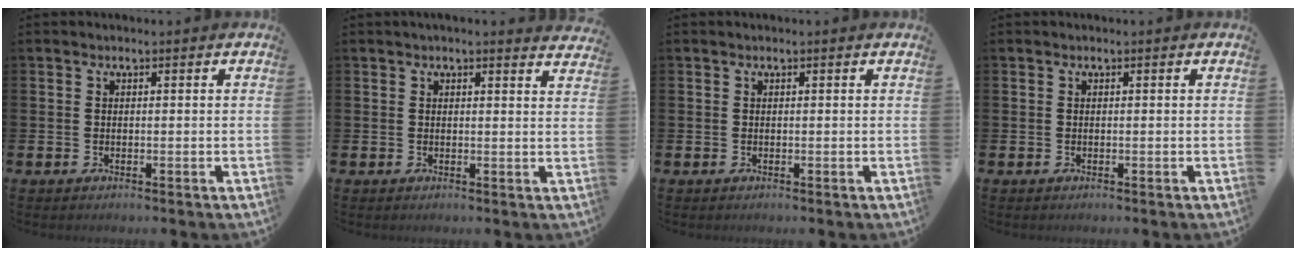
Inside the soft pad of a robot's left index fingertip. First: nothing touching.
{"total": 1.9, "force": [1.9, -0.1, 0.2], "torque": [-0.003, -0.009, 0.033]}
{"total": 0.0}
{"total": 0.0}